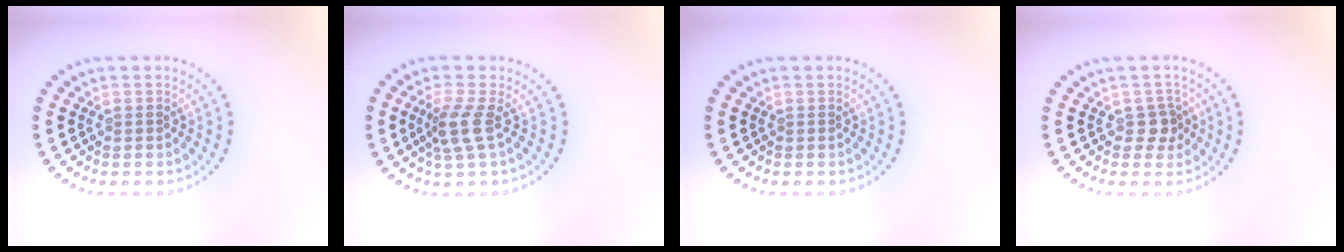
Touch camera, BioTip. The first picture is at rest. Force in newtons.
{"total": 2.6, "press": 2.0, "slide": 1.6}
{"total": 0.0}
{"total": 1.5, "press": 1.2, "slide": 0.9}